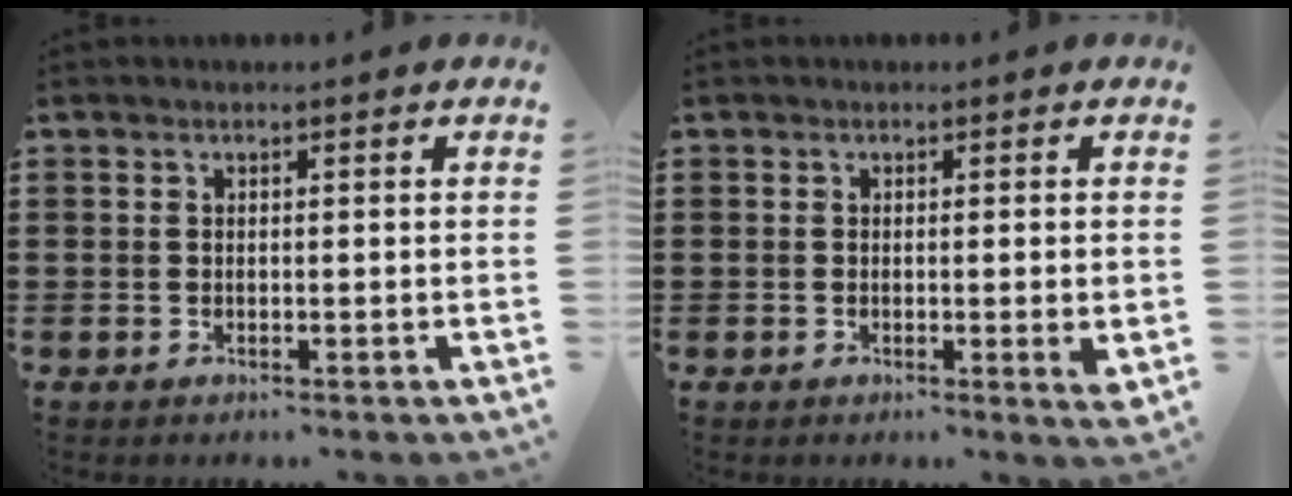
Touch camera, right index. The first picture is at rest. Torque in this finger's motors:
{"motor_torque": [0.08, 0.13, 0.19, 0.00]}